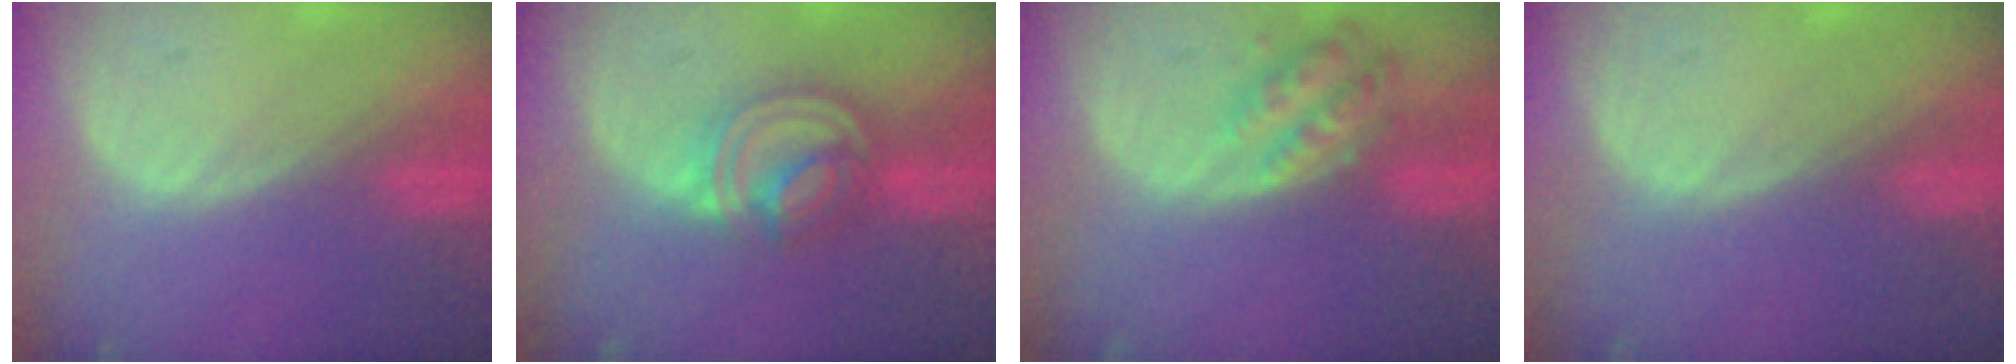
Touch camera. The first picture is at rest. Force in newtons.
{"total": 7.7, "press": 6.7, "slide": 3.8}
{"total": 6.0, "press": 5.6, "slide": 2.3}
{"total": 0.0}